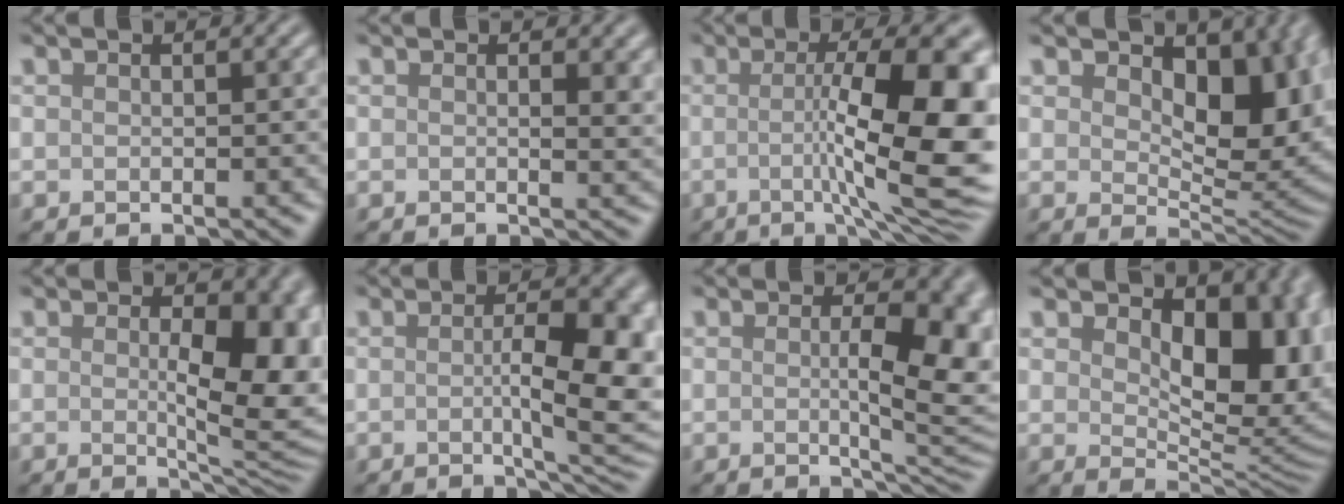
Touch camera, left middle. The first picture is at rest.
{"total": 2.0, "force": [0.5, 0.6, 1.8], "torque": [-0.020, -0.004, 0.006]}
{"total": 12.9, "force": [-0.4, 3.3, 12.5], "torque": [-0.161, -0.004, -0.009]}
{"total": 9.3, "force": [2.4, 5.4, 7.2], "torque": [-0.110, -0.017, 0.041]}
{"total": 8.3, "force": [0.3, 3.1, 7.7], "torque": [-0.098, -0.007, 0.012]}
{"total": 7.7, "force": [-0.3, 2.0, 7.4], "torque": [-0.098, -0.006, 0.000]}
{"total": 8.1, "force": [0.4, 2.5, 7.8], "torque": [-0.089, -0.002, 0.008]}
{"total": 9.9, "force": [2.4, 5.6, 7.8], "torque": [-0.110, -0.014, 0.041]}